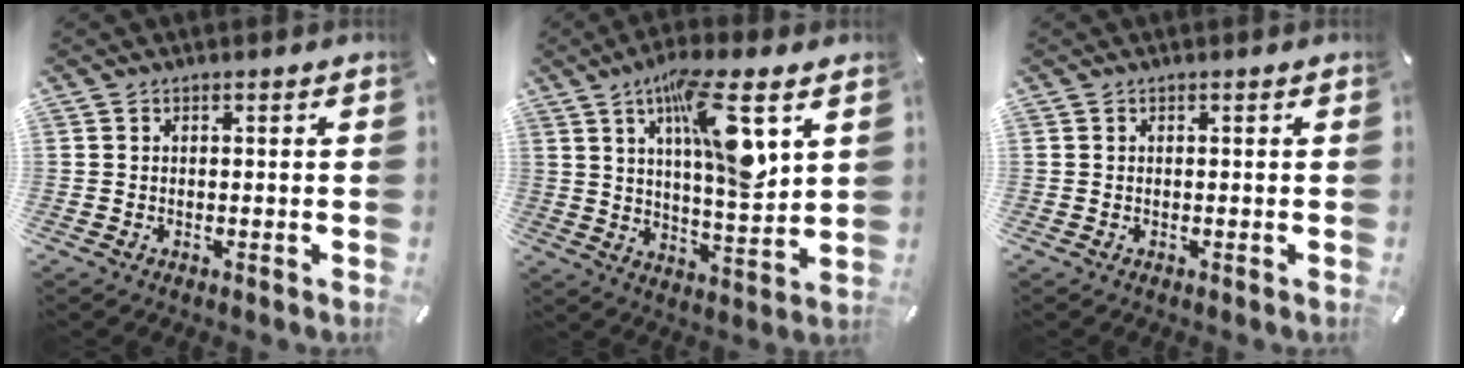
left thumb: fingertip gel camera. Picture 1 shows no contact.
{"total": 16.3, "force": [7.2, 4.6, 13.9], "torque": [-0.230, -0.026, 0.110]}
{"total": 0.0}